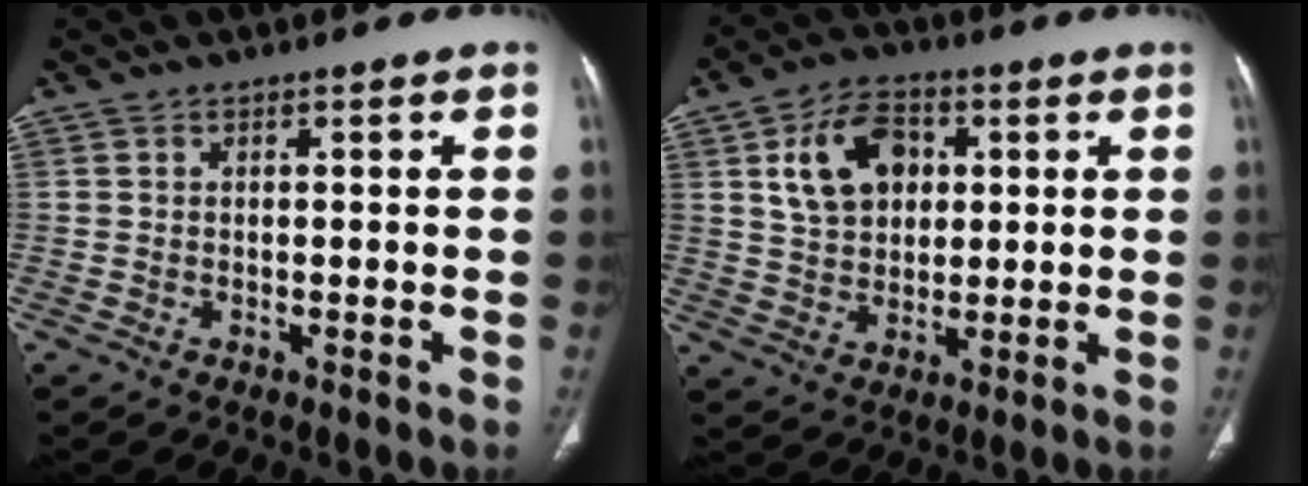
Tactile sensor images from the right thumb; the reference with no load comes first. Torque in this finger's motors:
{"motor_torque": [0.14, 0.39, 0.12, -0.04, 0.14]}